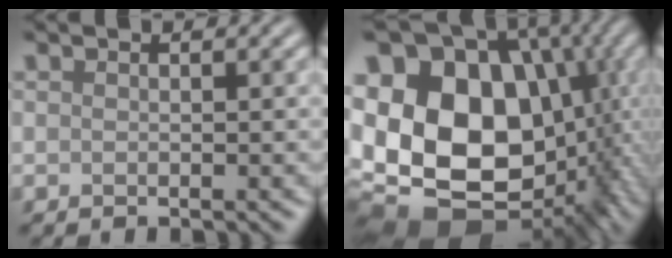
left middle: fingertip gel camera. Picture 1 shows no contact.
{"total": 20.9, "force": [-1.0, 16.1, 13.3], "torque": [-0.264, -0.017, 0.001]}